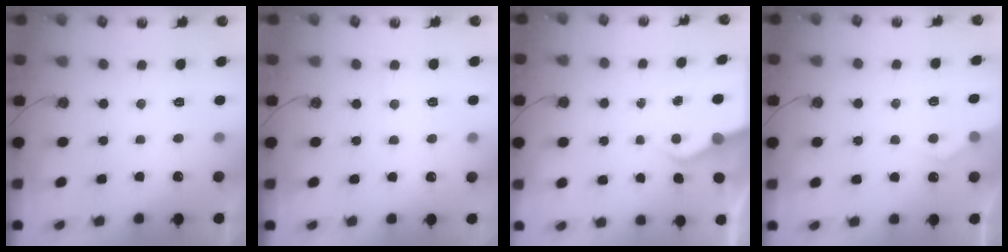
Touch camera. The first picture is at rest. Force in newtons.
{"total": 4.2, "press": 4.1, "slide": 0.7}
{"total": 3.9, "press": 3.9, "slide": 0.5}
{"total": 5.3, "press": 5.2, "slide": 0.7}